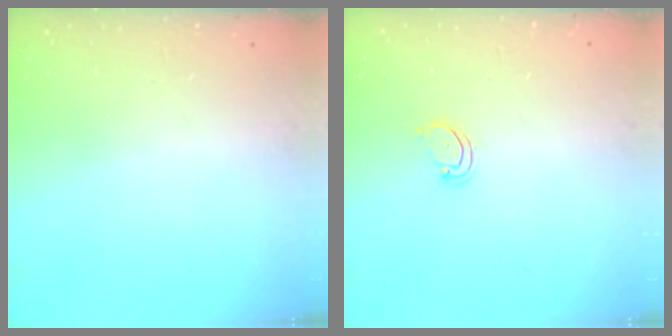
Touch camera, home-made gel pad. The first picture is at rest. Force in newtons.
{"total": 2.5, "press": 2.5, "slide": 0.2}